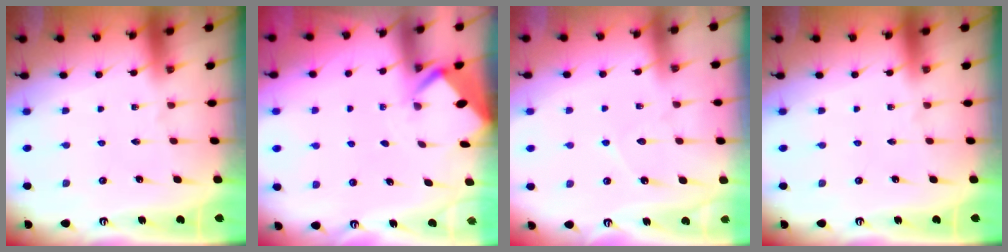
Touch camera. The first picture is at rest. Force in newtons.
{"total": 2.5, "press": 2.5, "slide": 0.1}
{"total": 5.5, "press": 5.5, "slide": 0.5}
{"total": 0.0}